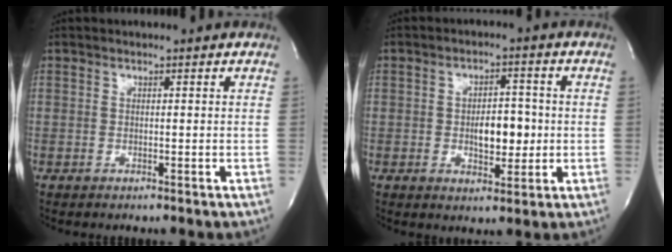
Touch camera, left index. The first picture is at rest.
{"total": 6.0, "force": [-0.4, 2.9, 5.2], "torque": [-0.077, 0.003, -0.002]}